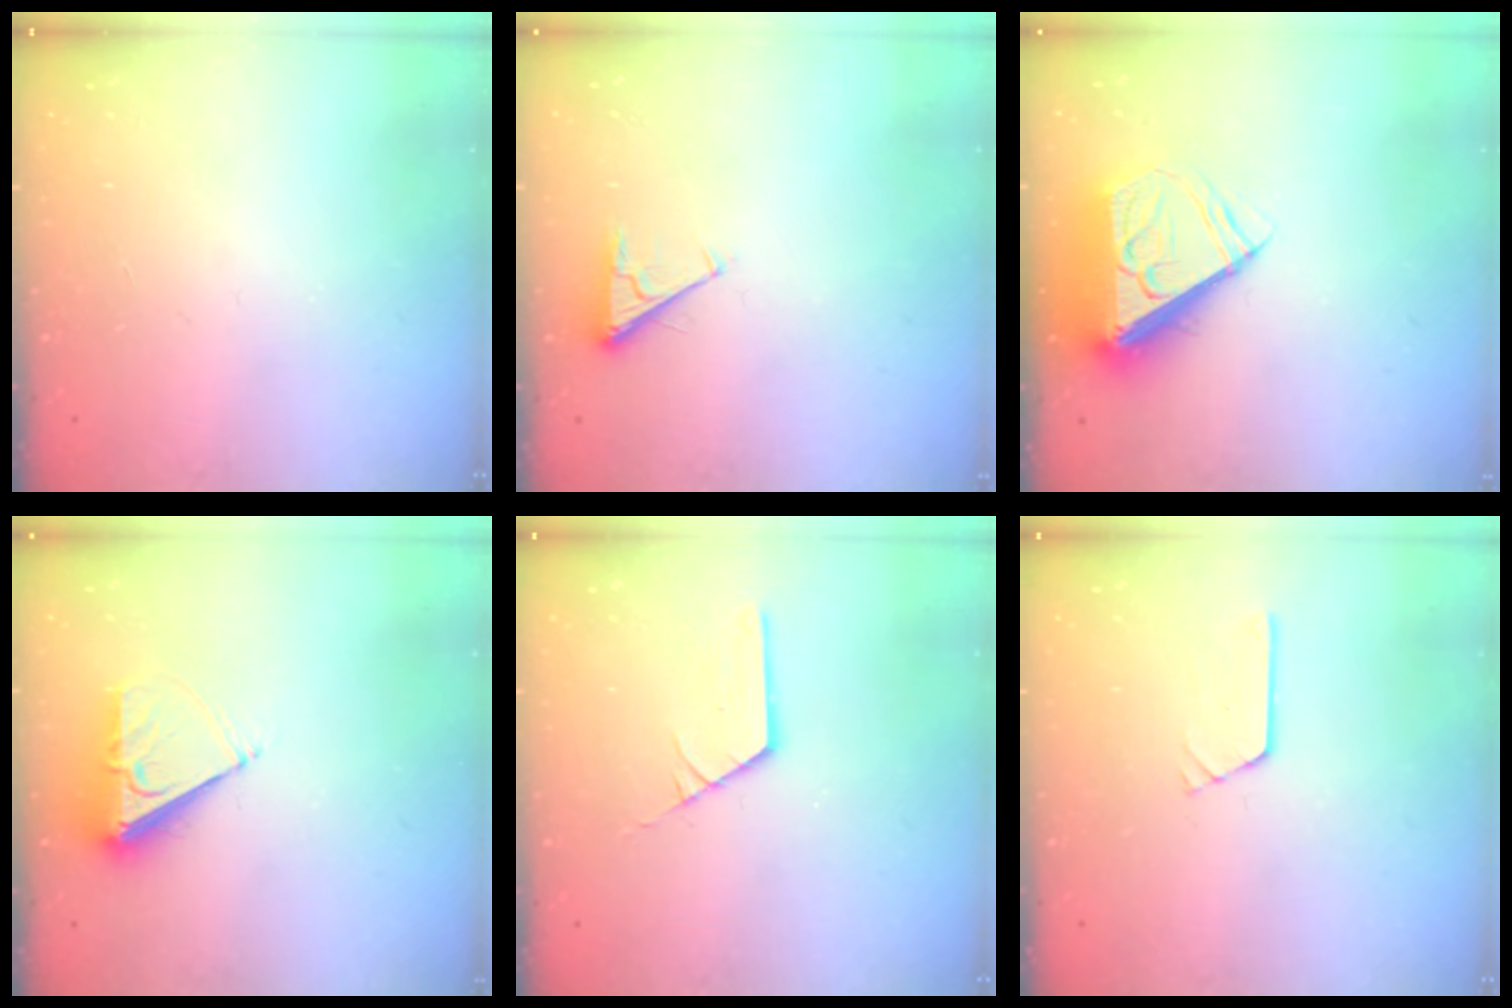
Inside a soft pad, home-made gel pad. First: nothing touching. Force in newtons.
{"total": 3.4, "press": 3.4, "slide": 0.7}
{"total": 9.8, "press": 9.7, "slide": 1.6}
{"total": 7.9, "press": 7.9, "slide": 0.3}
{"total": 2.3, "press": 2.3, "slide": 0.3}
{"total": 2.6, "press": 2.6, "slide": 0.2}